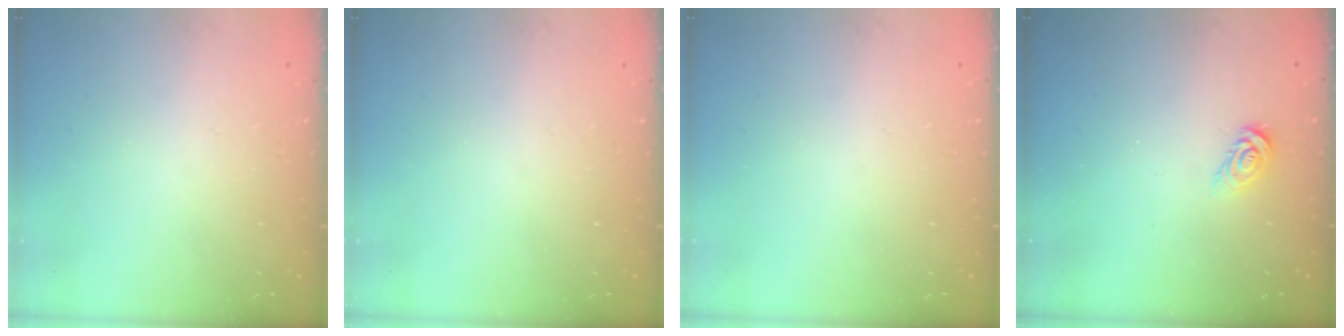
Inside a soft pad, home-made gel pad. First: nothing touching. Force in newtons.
{"total": 0.0}
{"total": 0.0}
{"total": 4.2, "press": 4.2, "slide": 0.5}